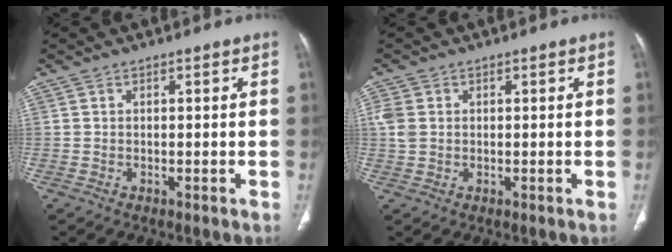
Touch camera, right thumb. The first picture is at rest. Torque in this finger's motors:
{"motor_torque": [0.84, 0.72, 0.81, 0.34, 0.02]}